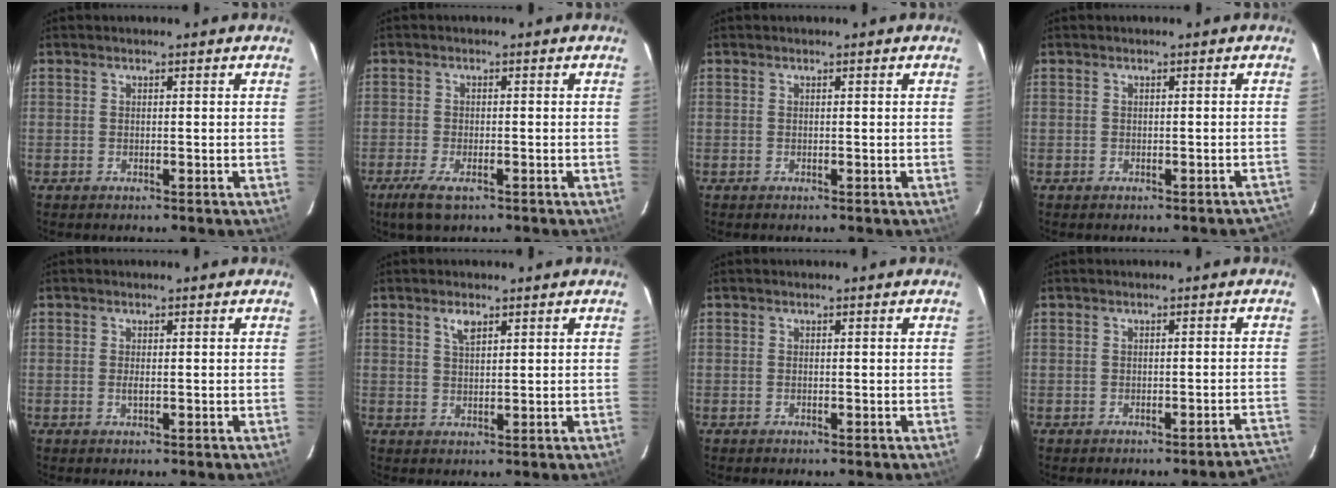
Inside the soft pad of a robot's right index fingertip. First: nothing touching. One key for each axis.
{"total": 5.0, "fx": -3.2, "fy": 1.8, "fz": 3.5, "tx": -0.083, "ty": -0.015, "tz": -0.058}
{"total": 0.0}
{"total": 2.8, "fx": -2.3, "fy": 1.3, "fz": 0.9, "tx": -0.004, "ty": 0.011, "tz": -0.019}
{"total": 1.1, "fx": -0.1, "fy": 0.2, "fz": 1.0, "tx": -0.020, "ty": -0.001, "tz": -0.002}
{"total": 2.7, "fx": 1.6, "fy": 1.1, "fz": 1.8, "tx": -0.033, "ty": 0.004, "tz": 0.032}
{"total": 0.0}
{"total": 4.7, "fx": -4.2, "fy": 0.6, "fz": 1.9, "tx": -0.002, "ty": 0.018, "tz": -0.040}